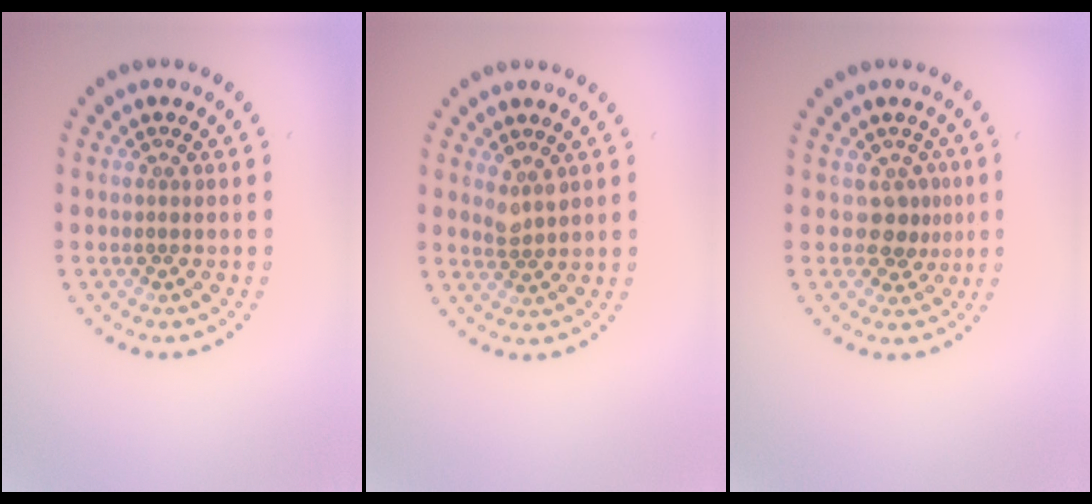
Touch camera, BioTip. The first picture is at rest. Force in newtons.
{"total": 1.5, "press": 1.2, "slide": 0.9}
{"total": 2.3, "press": 1.6, "slide": 1.6}